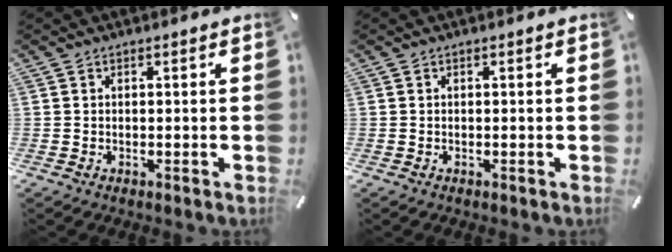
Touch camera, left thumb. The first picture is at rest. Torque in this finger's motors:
{"motor_torque": [-0.09, 0.08, -0.07, 0.00, 0.00]}